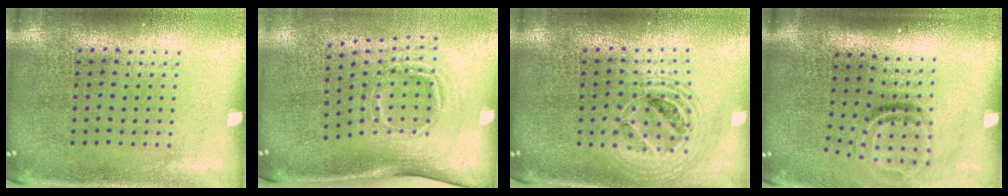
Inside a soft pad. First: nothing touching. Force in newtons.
{"total": 1.8, "press": 1.2, "slide": 1.4}
{"total": 1.9, "press": 1.6, "slide": 1.1}
{"total": 2.0, "press": 1.1, "slide": 1.6}